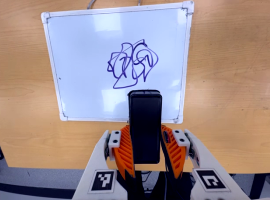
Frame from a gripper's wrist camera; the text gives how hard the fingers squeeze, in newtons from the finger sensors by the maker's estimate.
{"total": 5.5, "left": 3.9, "right": 7.2}